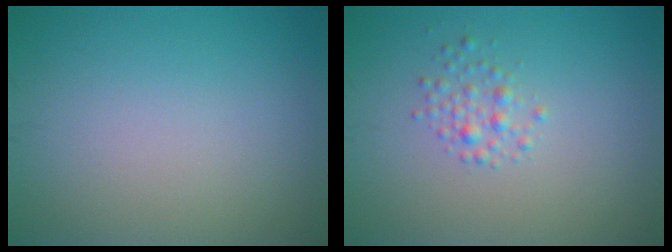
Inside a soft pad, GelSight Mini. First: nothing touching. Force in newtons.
{"total": 1.6, "press": 1.6, "slide": 0.1}